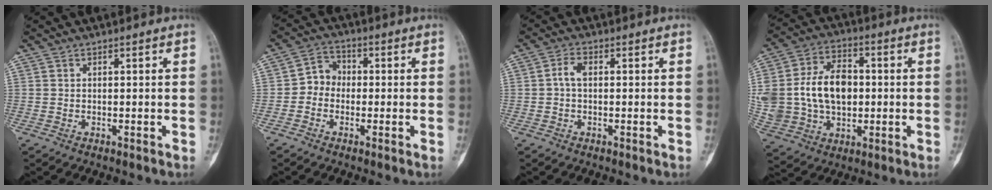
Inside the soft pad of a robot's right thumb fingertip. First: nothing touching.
{"total": 4.9, "force": [-0.9, 4.2, 2.3], "torque": [-0.017, 0.019, -0.032]}
{"total": 2.8, "force": [0.0, 1.6, 2.2], "torque": [-0.045, 0.009, -0.004]}
{"total": 19.9, "force": [0.6, 14.2, 14.0], "torque": [-0.275, 0.019, 0.026]}